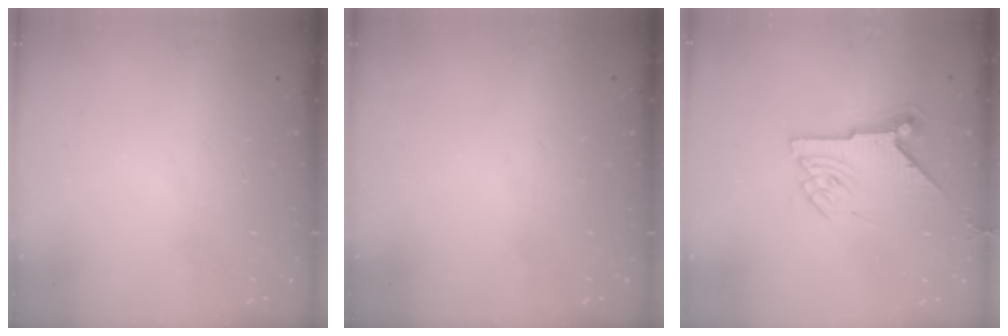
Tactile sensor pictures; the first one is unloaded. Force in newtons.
{"total": 0.0}
{"total": 7.7, "press": 7.7, "slide": 0.3}